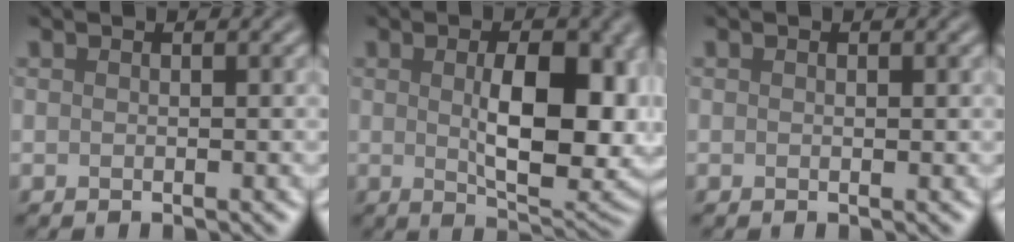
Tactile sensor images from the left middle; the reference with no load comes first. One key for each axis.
{"total": 9.6, "fx": 0.4, "fy": 4.3, "fz": 8.5, "tx": -0.129, "ty": -0.007, "tz": 0.016}
{"total": 0.0}